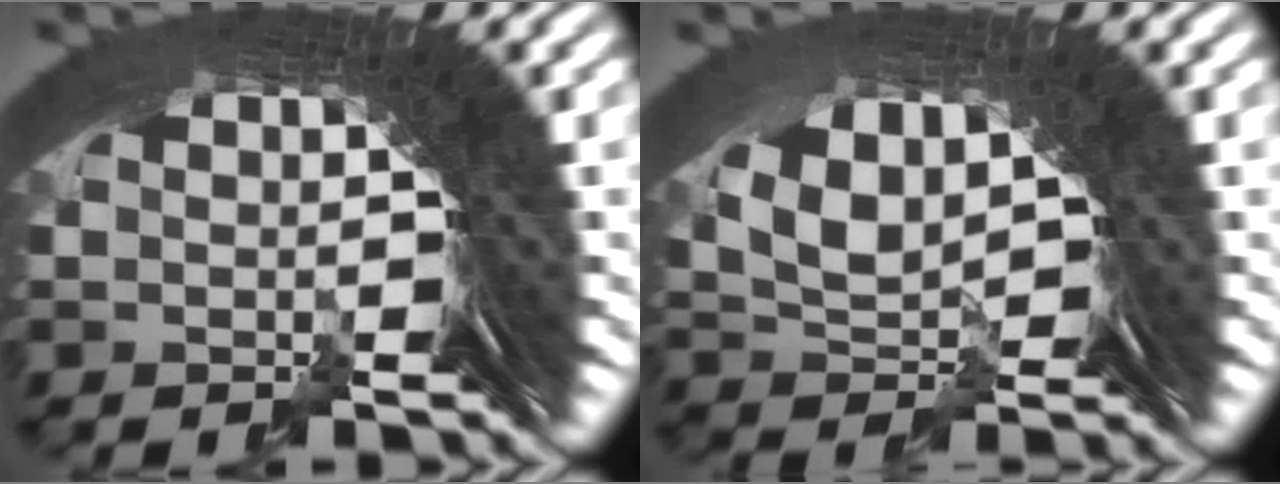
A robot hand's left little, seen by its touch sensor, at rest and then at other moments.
{"total": 4.1, "force": [0.4, 2.6, 3.1], "torque": [-0.072, -0.014, 0.024]}